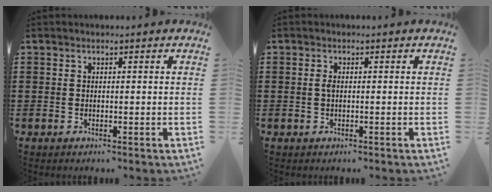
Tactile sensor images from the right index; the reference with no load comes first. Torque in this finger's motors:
{"motor_torque": [0.40, -0.22, 0.01, 0.04]}